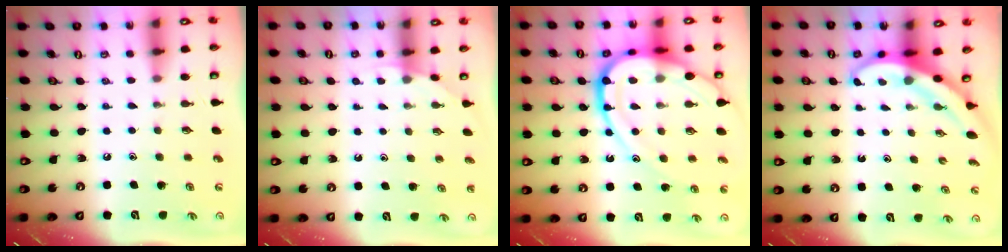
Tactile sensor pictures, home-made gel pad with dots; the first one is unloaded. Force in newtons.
{"total": 2.7, "press": 2.7, "slide": 0.1}
{"total": 20.5, "press": 20.4, "slide": 2.2}
{"total": 3.8, "press": 3.7, "slide": 0.2}